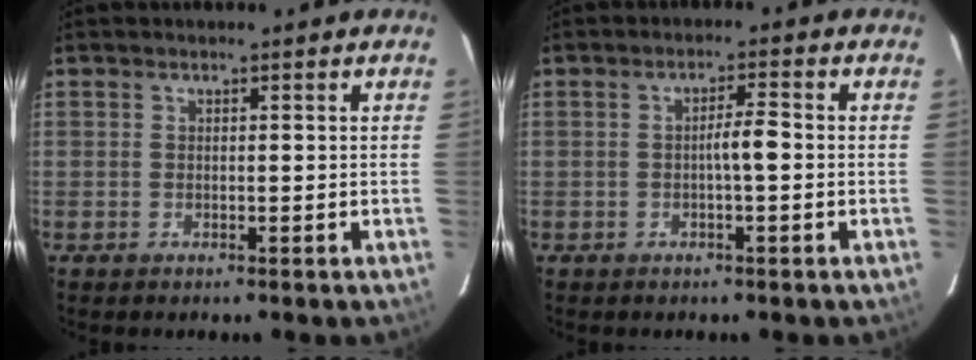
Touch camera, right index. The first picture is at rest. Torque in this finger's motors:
{"motor_torque": [0.61, 0.02, 0.25, 0.07]}